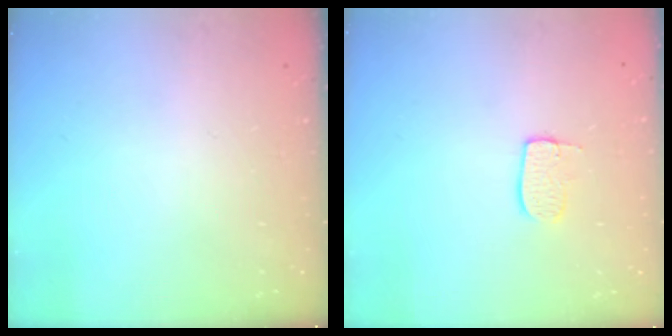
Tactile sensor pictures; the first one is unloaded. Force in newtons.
{"total": 7.1, "press": 7.0, "slide": 0.4}